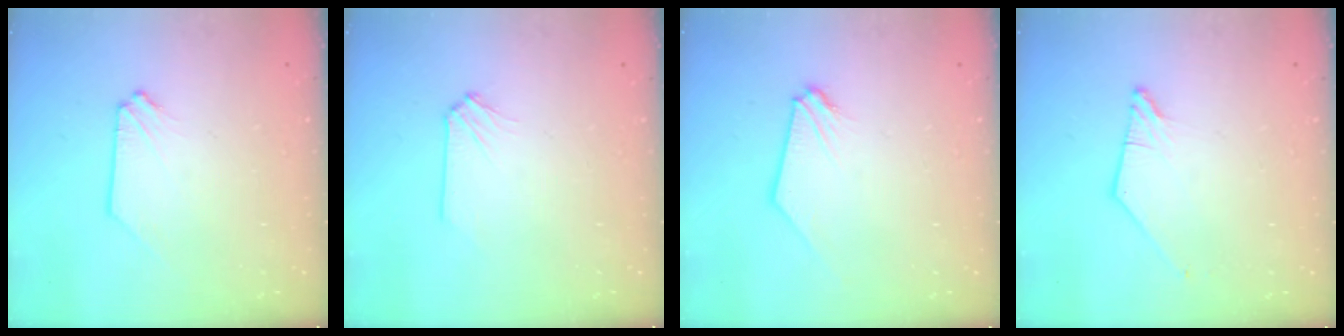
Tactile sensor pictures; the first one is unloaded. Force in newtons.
{"total": 0.0}
{"total": 0.9, "press": 0.9, "slide": 0.2}
{"total": 0.0}